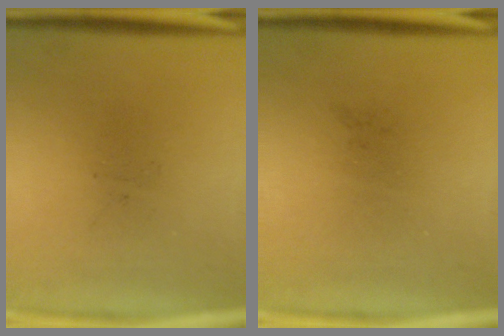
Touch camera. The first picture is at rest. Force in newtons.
{"total": 0.0}